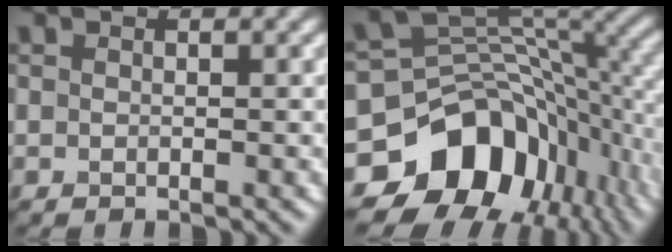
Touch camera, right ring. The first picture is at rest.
{"total": 13.7, "force": [-5.8, 10.1, 7.2], "torque": [-0.129, -0.005, -0.102]}